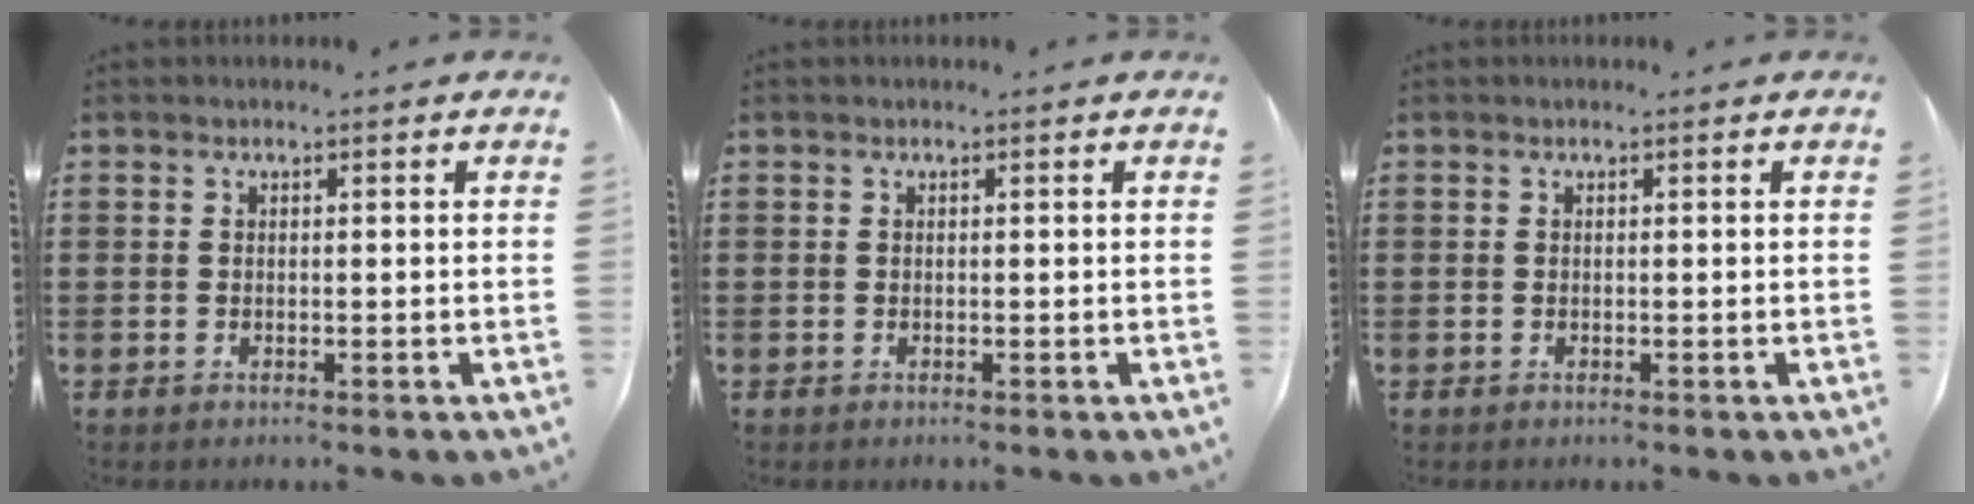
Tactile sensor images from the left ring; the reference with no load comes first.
{"total": 0.0}
{"total": 0.0}